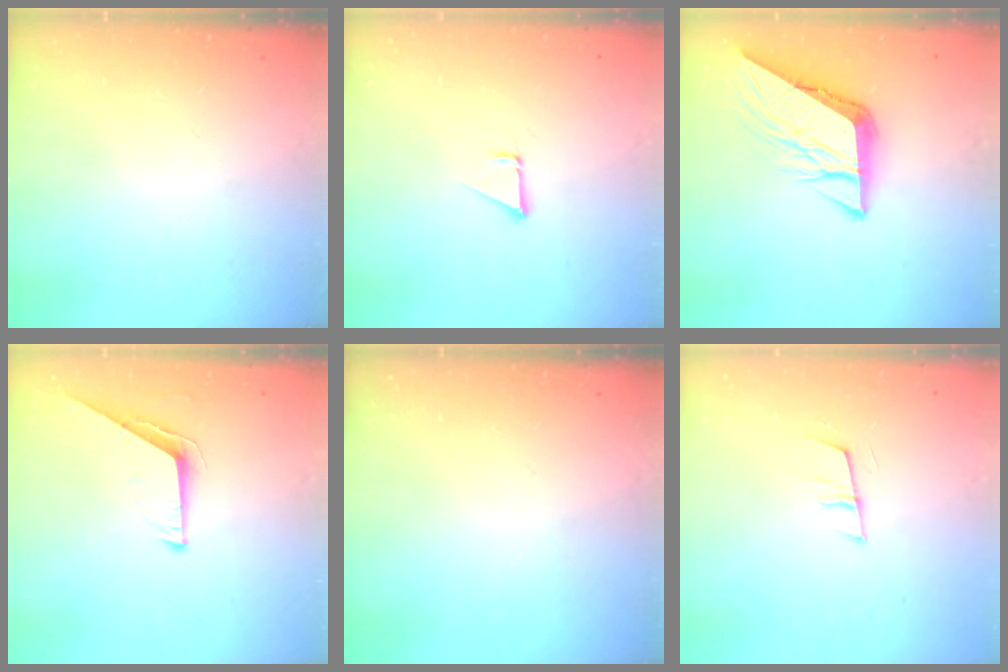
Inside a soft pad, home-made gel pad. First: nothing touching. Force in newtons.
{"total": 1.3, "press": 1.3, "slide": 0.1}
{"total": 9.0, "press": 8.9, "slide": 1.0}
{"total": 6.2, "press": 6.2, "slide": 0.5}
{"total": 0.0}
{"total": 6.2, "press": 5.6, "slide": 2.7}